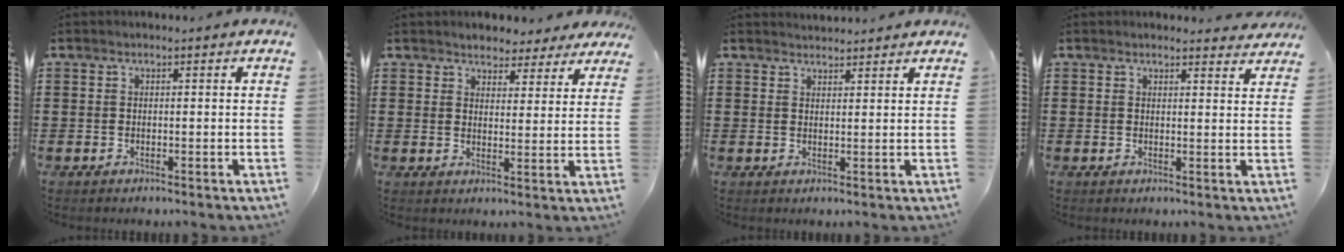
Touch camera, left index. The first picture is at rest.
{"total": 3.5, "force": [3.4, 1.1, -0.1], "torque": [-0.006, -0.009, 0.060]}
{"total": 1.8, "force": [1.8, 0.2, 0.0], "torque": [-0.004, 0.001, 0.036]}
{"total": 1.9, "force": [1.9, 0.4, 0.1], "torque": [0.000, -0.005, 0.034]}